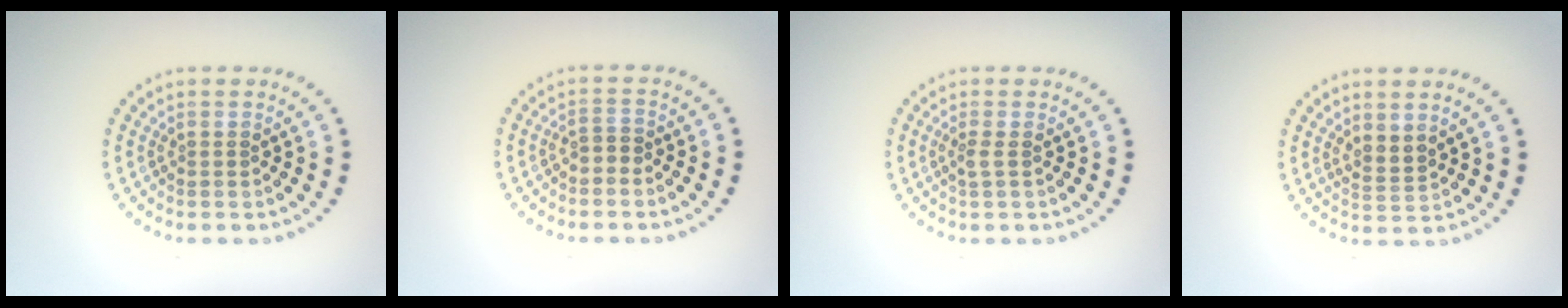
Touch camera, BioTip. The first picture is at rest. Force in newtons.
{"total": 1.2, "press": 1.0, "slide": 0.6}
{"total": 0.9, "press": 0.7, "slide": 0.5}
{"total": 1.8, "press": 1.3, "slide": 1.2}